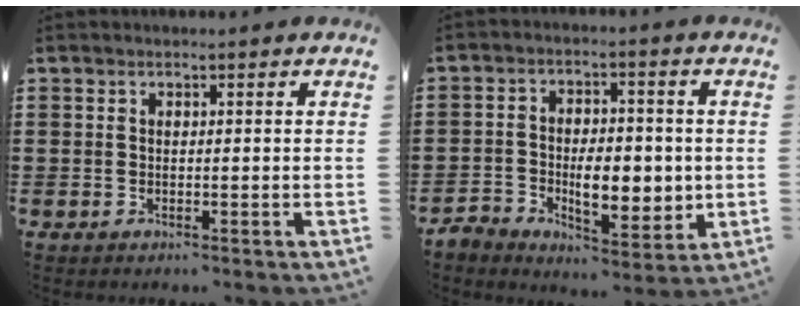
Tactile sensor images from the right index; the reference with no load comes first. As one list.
[{"total": 7.1, "force": [-1.1, 4.7, 5.2], "torque": [-0.082, 0.002, -0.020]}]